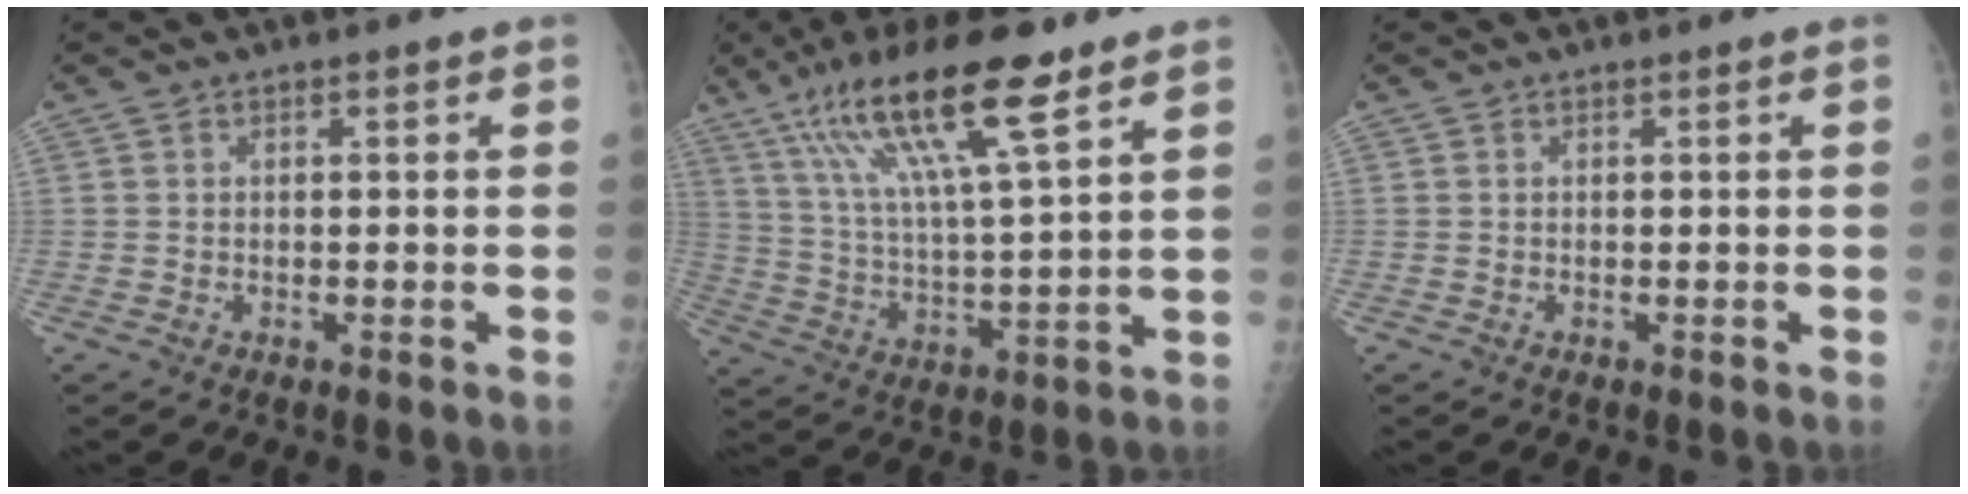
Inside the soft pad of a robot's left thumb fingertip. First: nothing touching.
{"total": 18.4, "force": [11.0, 3.2, 14.5], "torque": [-0.266, -0.028, 0.203]}
{"total": 0.0}